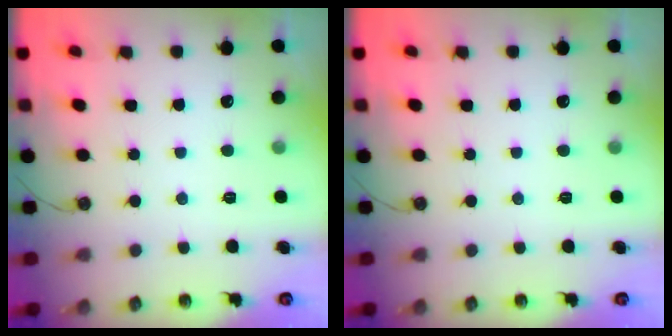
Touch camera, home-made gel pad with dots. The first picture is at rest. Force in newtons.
{"total": 0.0}